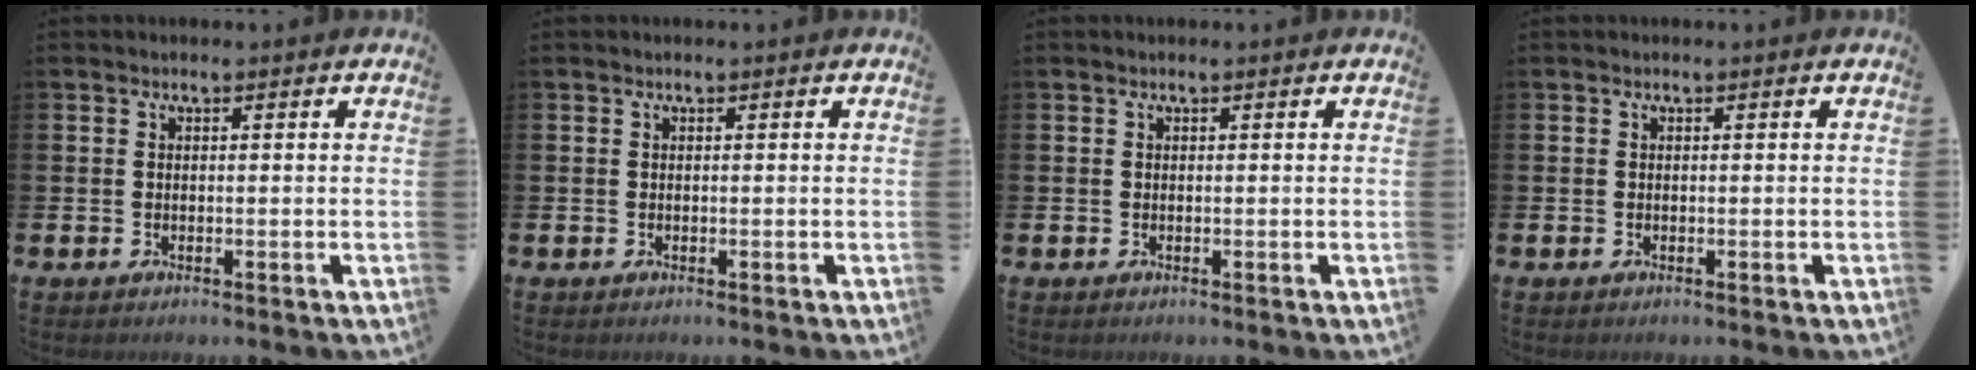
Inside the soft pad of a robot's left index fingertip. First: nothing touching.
{"total": 0.0}
{"total": 0.0}
{"total": 0.0}